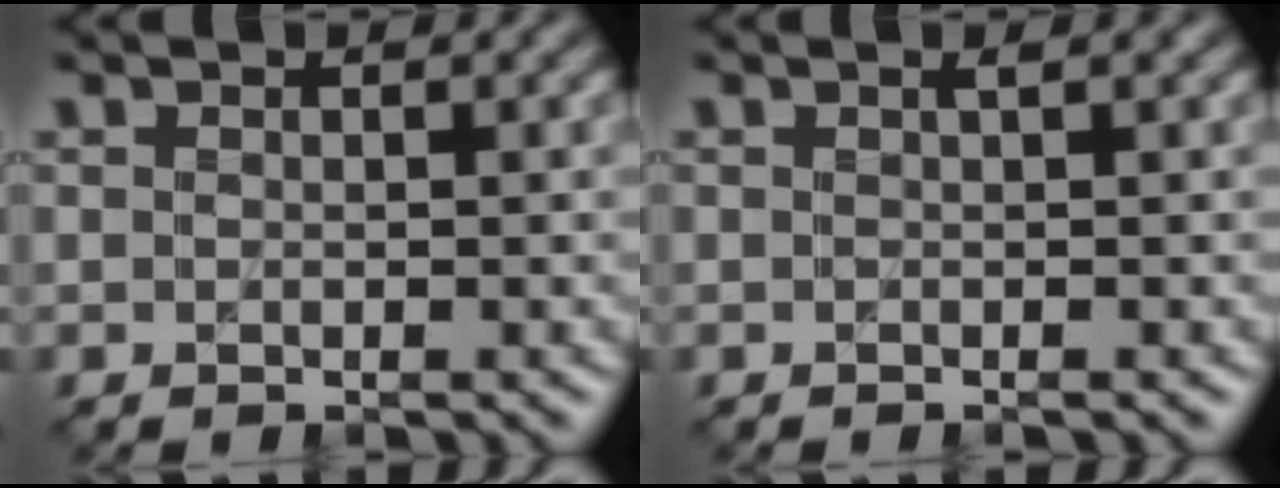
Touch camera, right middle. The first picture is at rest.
{"total": 1.3, "force": [0.1, 0.3, 1.2], "torque": [-0.013, 0.002, -0.005]}